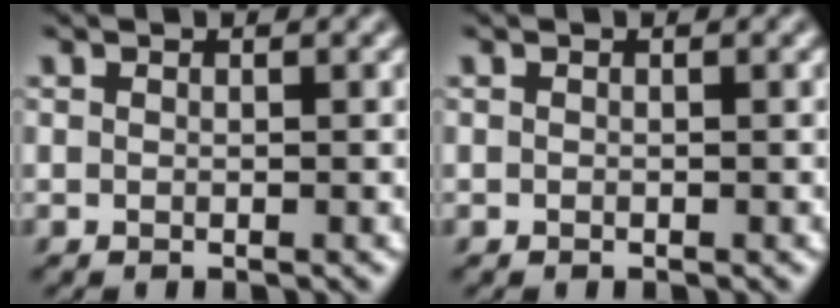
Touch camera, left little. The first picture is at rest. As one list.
[{"total": 0.0}]